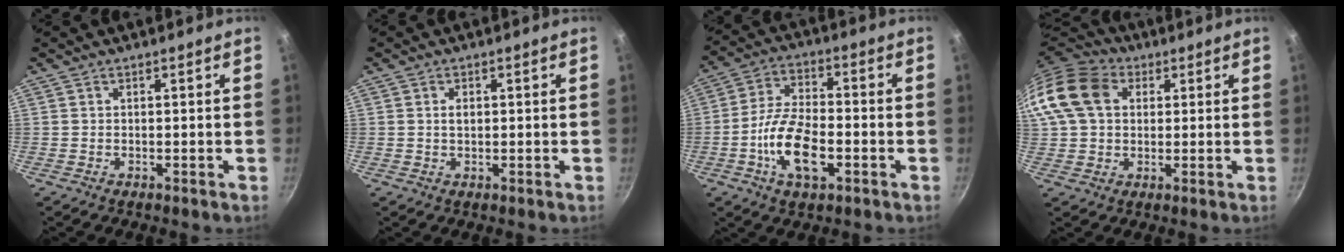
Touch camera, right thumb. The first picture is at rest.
{"total": 1.6, "force": [0.3, 1.1, 1.2], "torque": [-0.015, 0.002, 0.005]}
{"total": 12.2, "force": [-3.8, 5.8, 10.1], "torque": [-0.185, 0.025, -0.078]}
{"total": 14.5, "force": [3.5, 11.1, 8.6], "torque": [-0.159, 0.023, 0.049]}